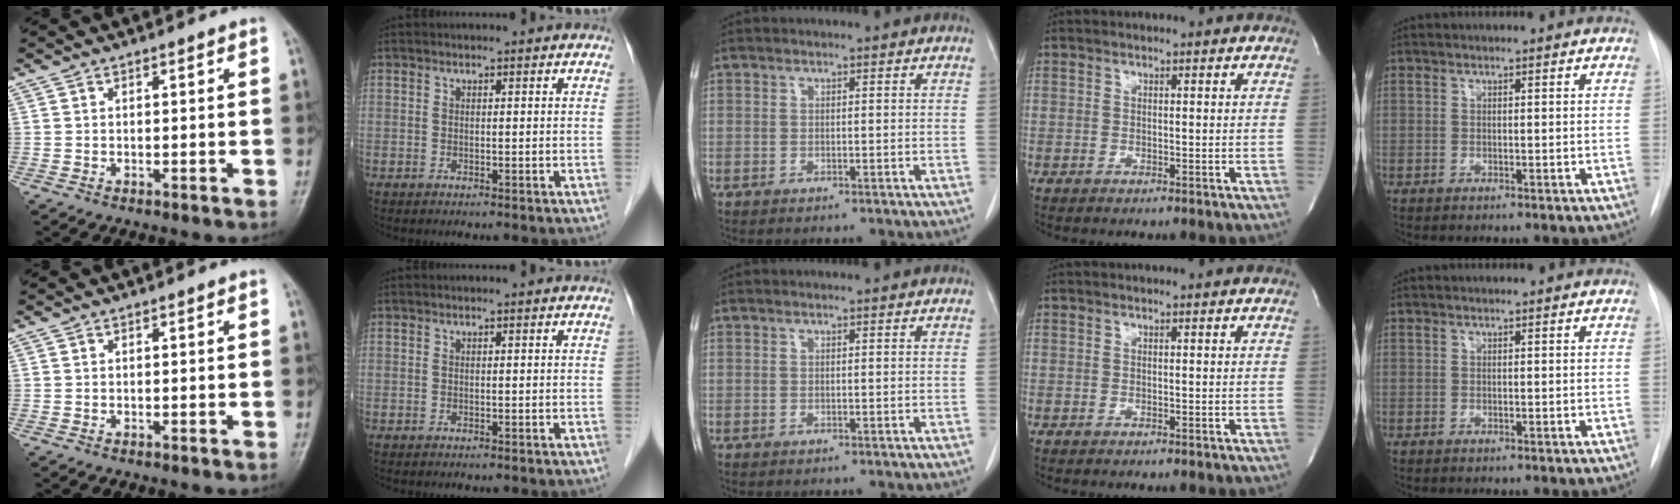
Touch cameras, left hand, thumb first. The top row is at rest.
{}